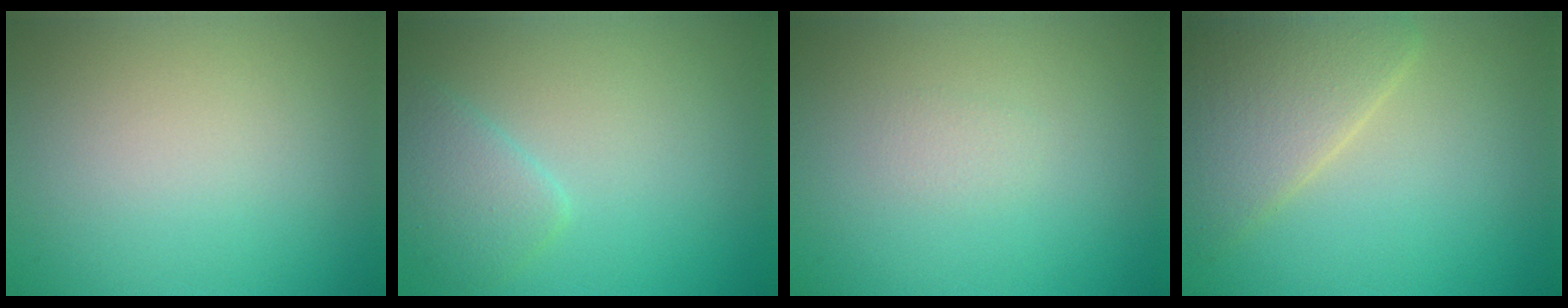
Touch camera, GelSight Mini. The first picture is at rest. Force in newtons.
{"total": 2.5, "press": 2.5, "slide": 0.1}
{"total": 0.6, "press": 0.6, "slide": 0.1}
{"total": 4.9, "press": 4.9, "slide": 0.3}